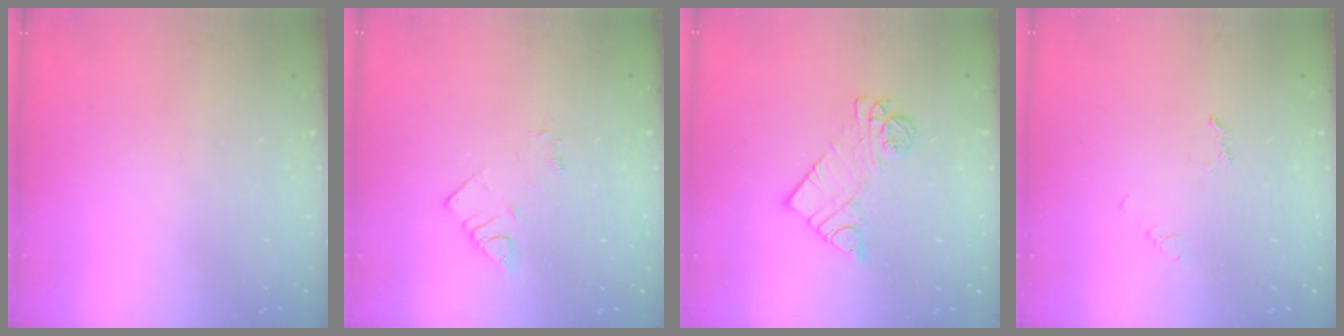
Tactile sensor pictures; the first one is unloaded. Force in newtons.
{"total": 2.9, "press": 2.9, "slide": 0.3}
{"total": 10.1, "press": 10.0, "slide": 0.7}
{"total": 4.1, "press": 4.0, "slide": 0.5}